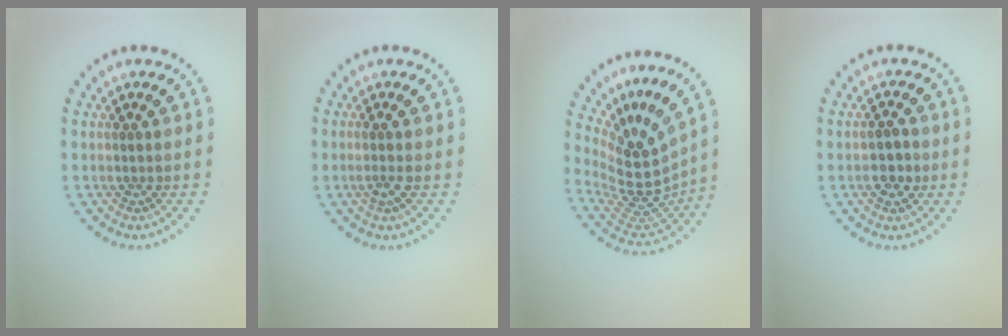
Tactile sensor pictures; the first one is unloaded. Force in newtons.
{"total": 1.3, "press": 1.1, "slide": 0.7}
{"total": 5.3, "press": 3.9, "slide": 3.6}
{"total": 2.2, "press": 2.2, "slide": 0.3}